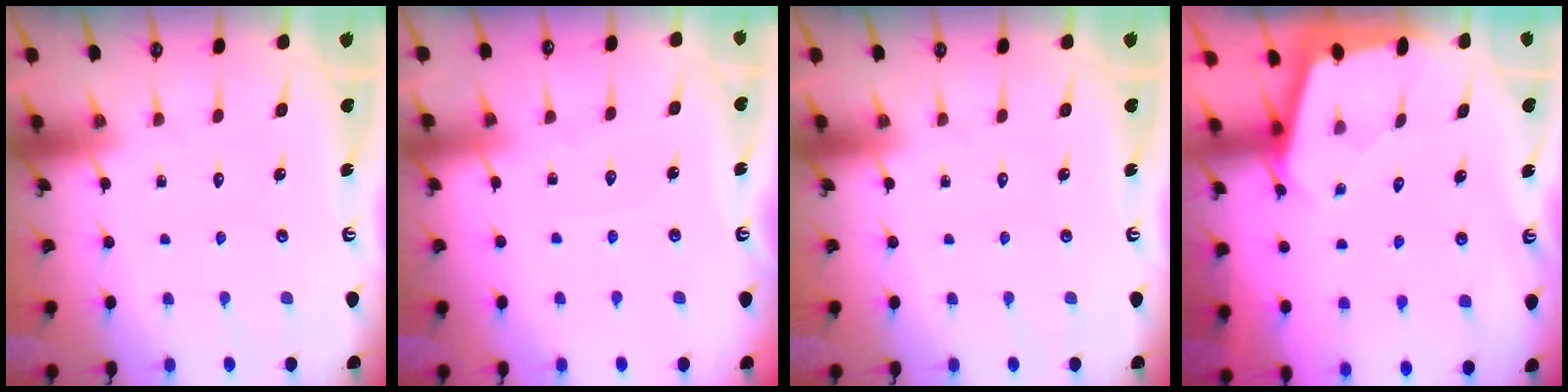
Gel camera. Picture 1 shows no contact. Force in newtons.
{"total": 2.9, "press": 2.9, "slide": 0.4}
{"total": 0.0}
{"total": 1.8, "press": 1.8, "slide": 0.2}